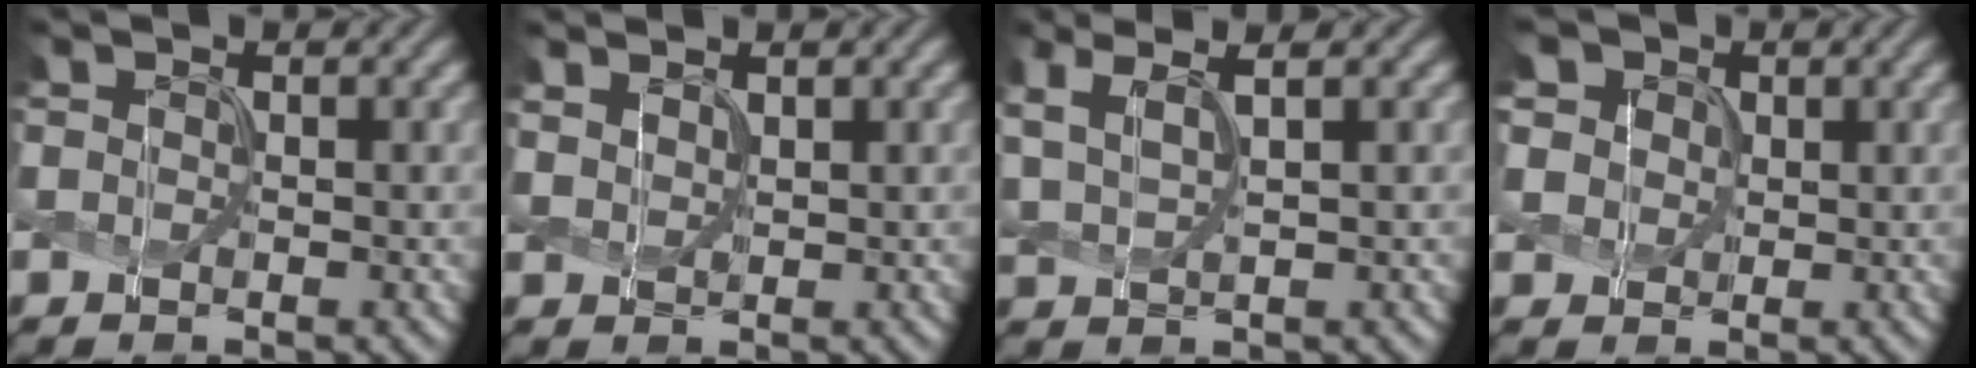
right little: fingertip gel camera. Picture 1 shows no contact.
{"total": 1.4, "force": [1.2, 0.4, 0.6], "torque": [-0.020, -0.001, 0.029]}
{"total": 3.8, "force": [2.2, 1.0, 2.9], "torque": [-0.078, 0.012, 0.041]}
{"total": 6.5, "force": [3.3, 4.9, 2.9], "torque": [-0.080, 0.012, 0.045]}